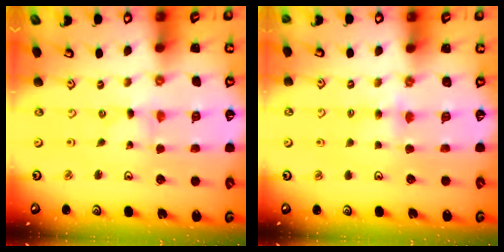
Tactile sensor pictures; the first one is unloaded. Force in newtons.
{"total": 3.9, "press": 3.9, "slide": 0.7}